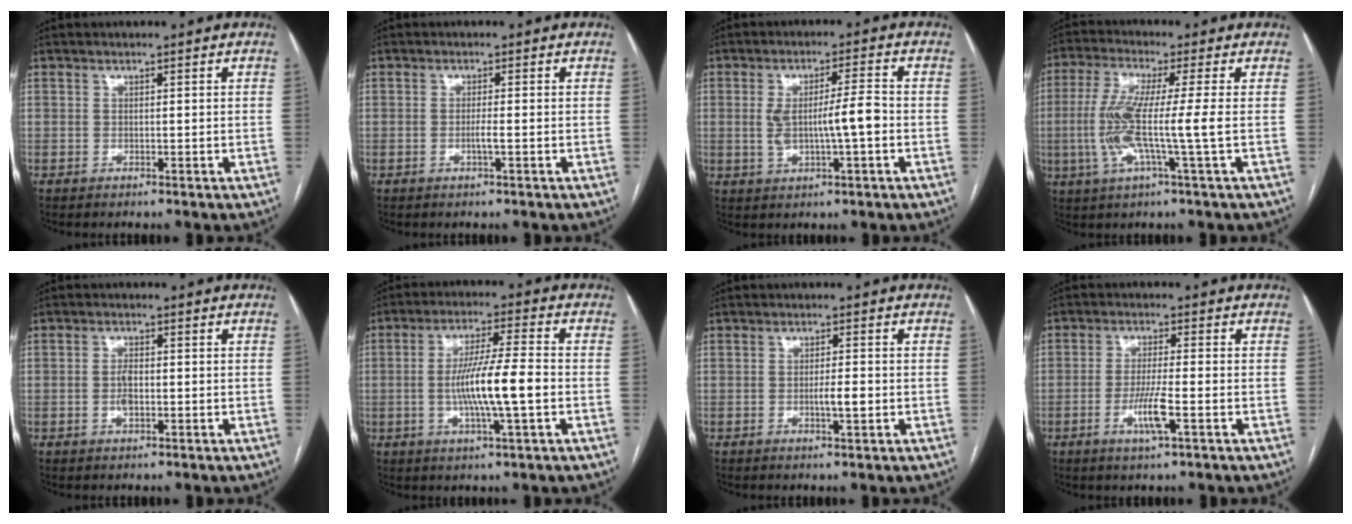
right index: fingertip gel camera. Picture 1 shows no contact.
{"total": 1.6, "force": [-0.5, -0.1, 1.6], "torque": [-0.029, -0.001, -0.009]}
{"total": 7.1, "force": [-0.8, 1.0, 7.0], "torque": [-0.126, 0.009, -0.008]}
{"total": 10.2, "force": [-1.1, -0.5, 10.1], "torque": [-0.208, -0.002, -0.027]}
{"total": 2.7, "force": [-0.5, 1.2, 2.4], "torque": [-0.050, 0.003, -0.008]}
{"total": 10.6, "force": [-1.7, 0.4, 10.4], "torque": [-0.193, -0.001, -0.035]}
{"total": 2.8, "force": [-0.7, 0.4, 2.7], "torque": [-0.049, -0.001, -0.010]}
{"total": 5.8, "force": [-2.2, 0.2, 5.4], "torque": [-0.102, -0.009, -0.039]}